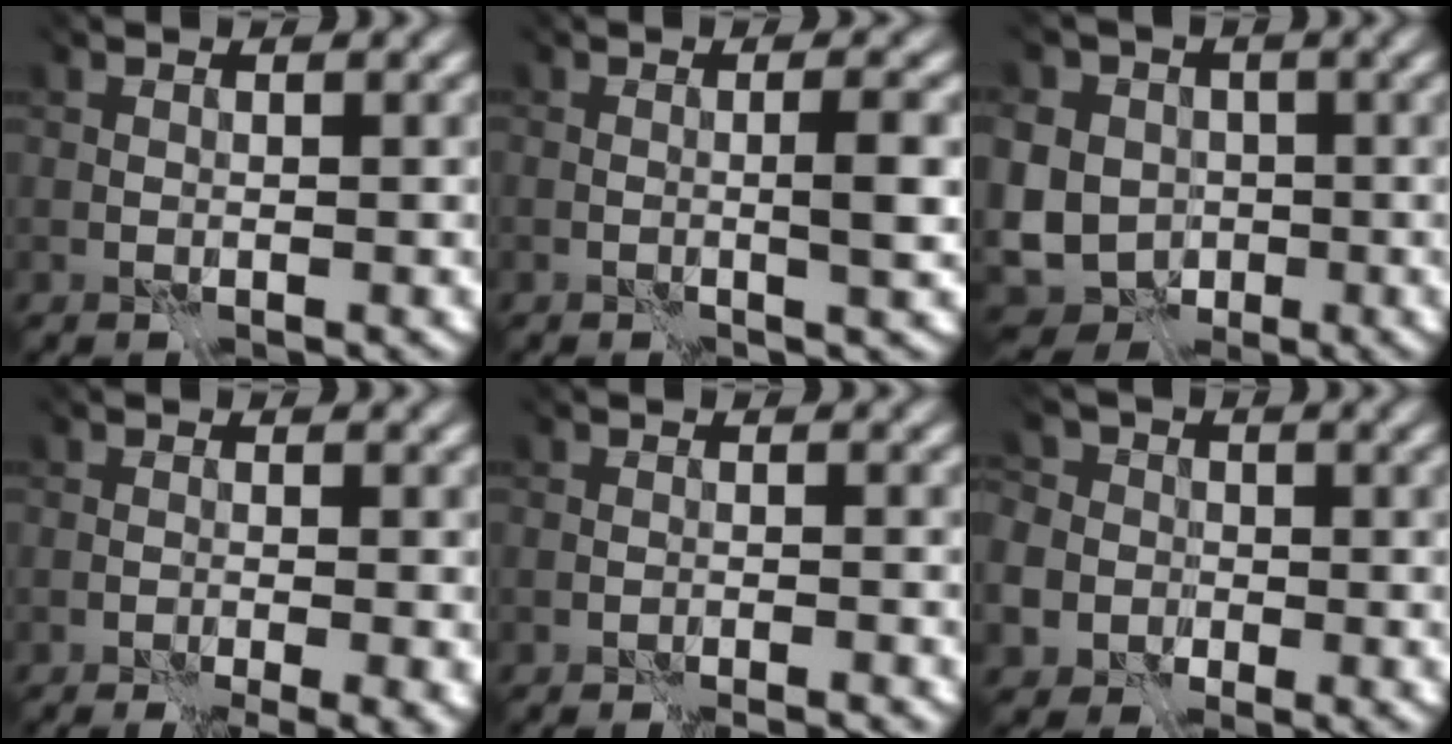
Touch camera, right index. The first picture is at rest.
{"total": 2.0, "force": [-0.4, -0.3, 1.9], "torque": [-0.029, -0.001, -0.007]}
{"total": 10.1, "force": [-0.7, 8.9, 4.7], "torque": [-0.099, 0.011, -0.047]}
{"total": 3.7, "force": [-1.3, 1.5, 3.2], "torque": [-0.032, -0.005, -0.022]}
{"total": 1.6, "force": [-1.5, 0.1, 0.7], "torque": [0.005, 0.003, -0.018]}
{"total": 6.1, "force": [-0.5, 5.6, 2.4], "torque": [-0.058, 0.015, -0.049]}